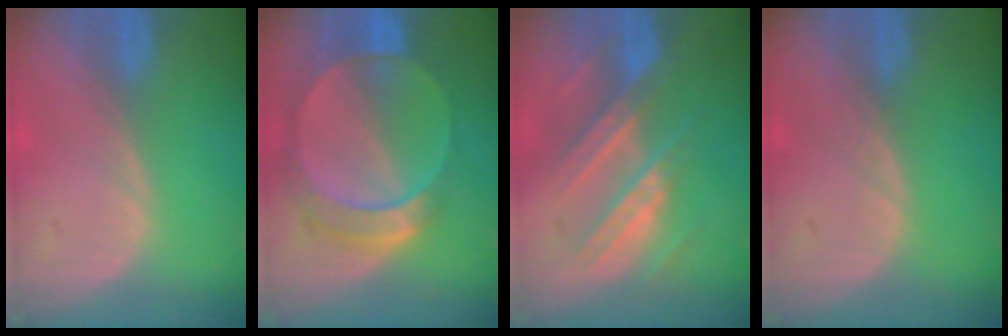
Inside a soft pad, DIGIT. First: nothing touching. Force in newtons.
{"total": 8.9, "press": 7.9, "slide": 4.0}
{"total": 7.7, "press": 7.6, "slide": 0.8}
{"total": 0.6, "press": 0.6, "slide": 0.0}